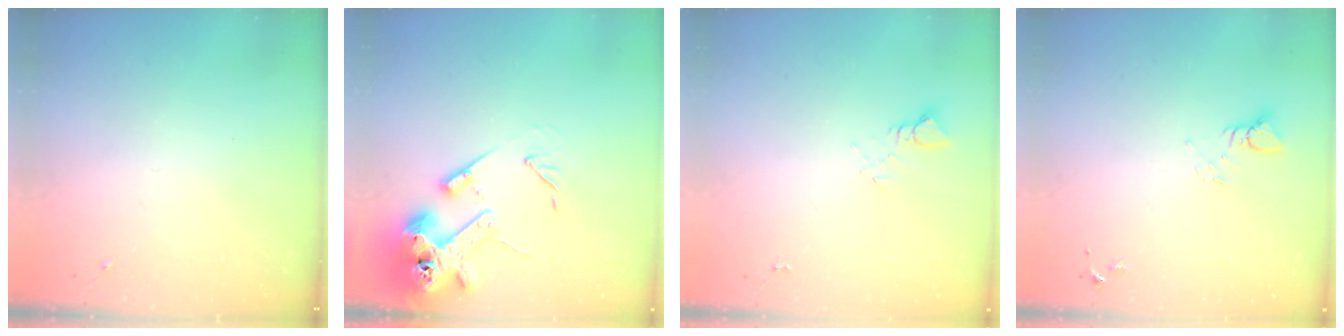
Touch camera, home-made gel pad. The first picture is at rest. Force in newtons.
{"total": 15.7, "press": 15.5, "slide": 2.1}
{"total": 4.2, "press": 4.2, "slide": 0.4}
{"total": 3.9, "press": 3.9, "slide": 0.4}